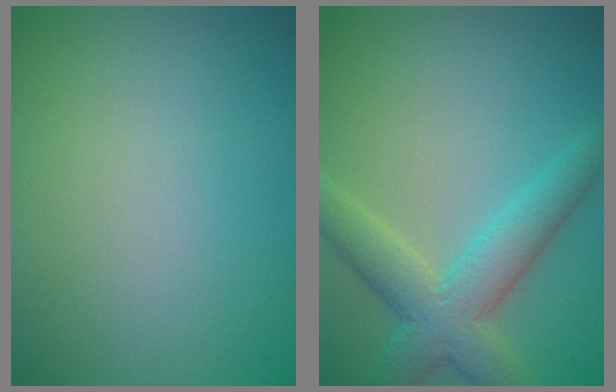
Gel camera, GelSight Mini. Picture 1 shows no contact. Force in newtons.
{"total": 5.5, "press": 5.4, "slide": 0.3}